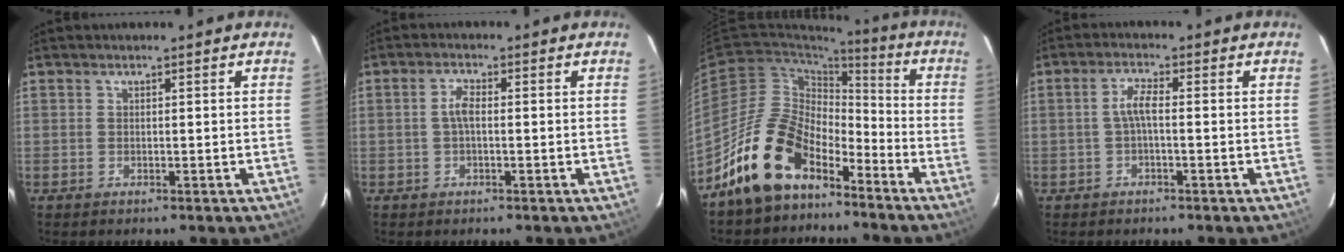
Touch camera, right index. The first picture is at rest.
{"total": 2.4, "force": [-0.2, 0.9, 2.3], "torque": [-0.048, 0.007, -0.003]}
{"total": 15.8, "force": [-11.1, 8.2, 7.7], "torque": [-0.147, 0.024, -0.193]}
{"total": 3.0, "force": [-0.5, 0.5, 2.9], "torque": [-0.059, 0.007, -0.008]}